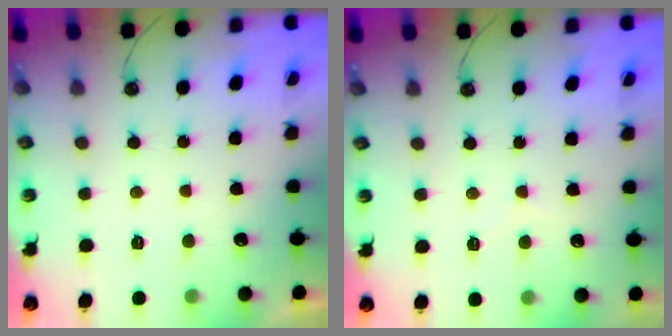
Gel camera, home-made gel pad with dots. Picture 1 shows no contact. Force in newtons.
{"total": 3.8, "press": 3.7, "slide": 0.5}